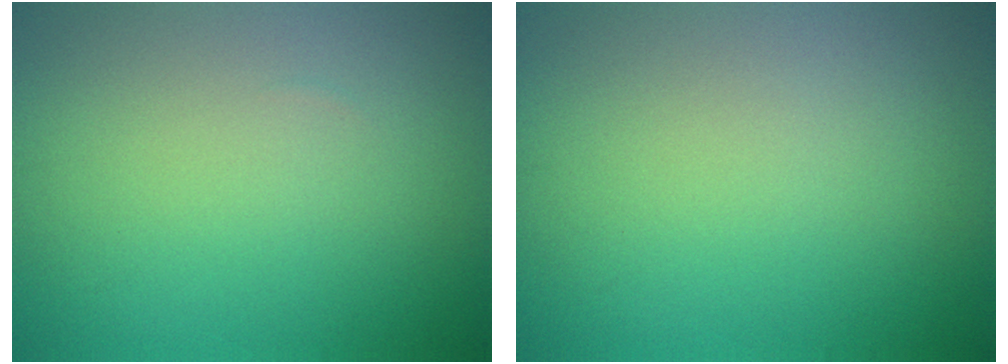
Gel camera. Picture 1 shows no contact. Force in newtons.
{"total": 0.0}